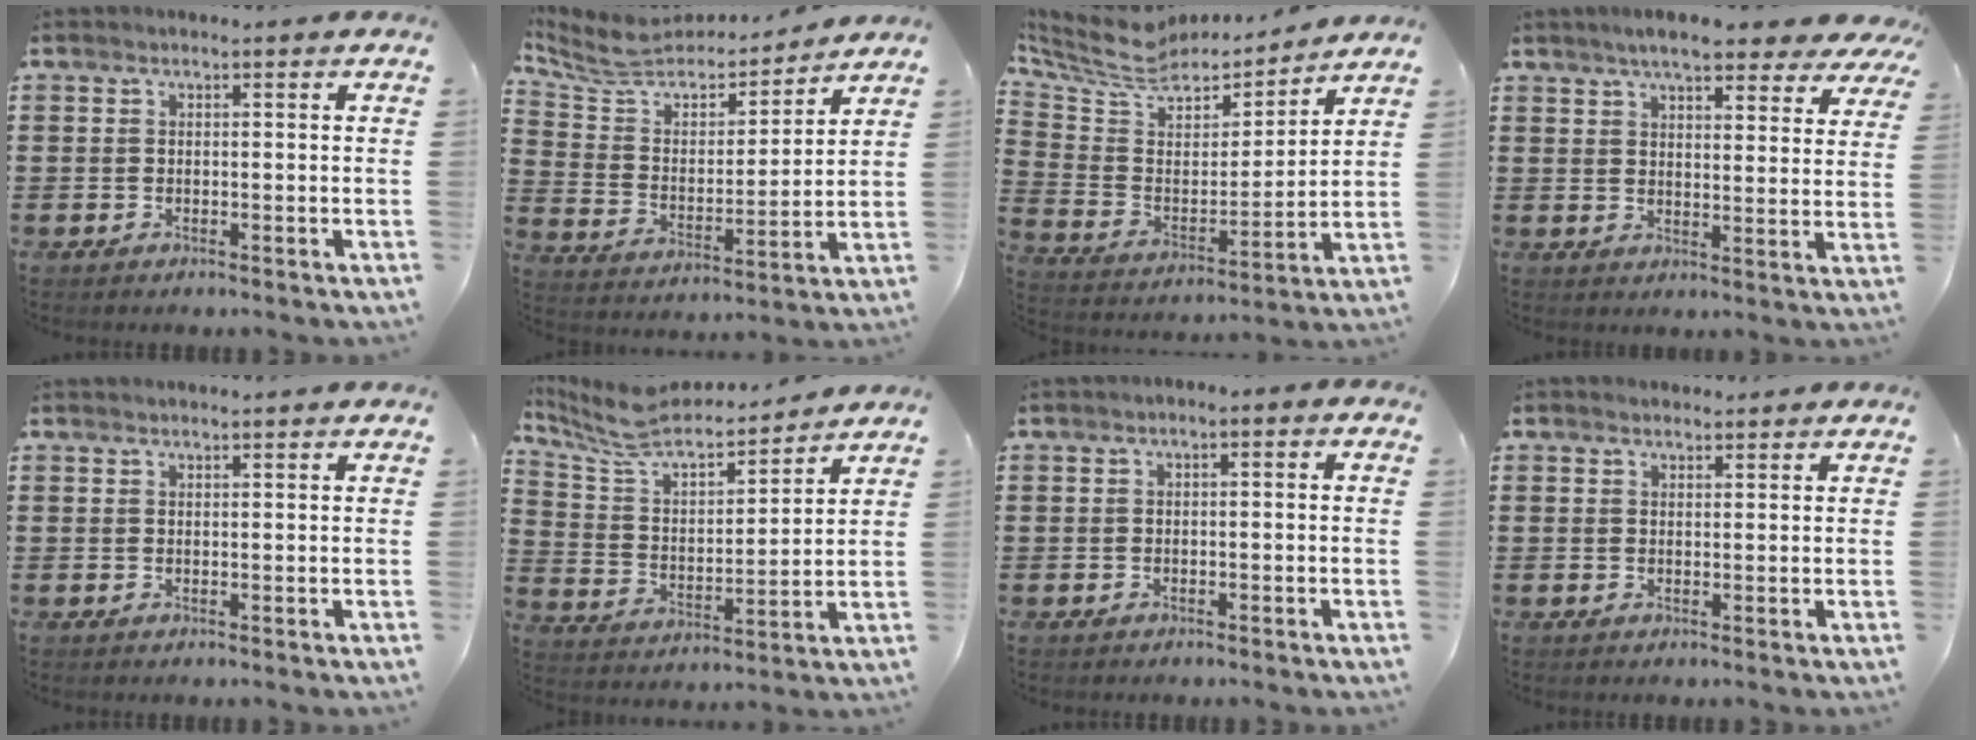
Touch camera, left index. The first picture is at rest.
{"total": 7.0, "force": [6.2, 2.5, 1.8], "torque": [-0.074, -0.043, 0.106]}
{"total": 8.4, "force": [7.0, 3.4, 3.0], "torque": [-0.098, -0.042, 0.124]}
{"total": 6.8, "force": [5.8, 1.2, 3.3], "torque": [-0.068, -0.019, 0.100]}
{"total": 0.7, "force": [0.7, -0.1, 0.1], "torque": [-0.003, -0.002, 0.015]}
{"total": 7.2, "force": [6.6, 1.8, 2.2], "torque": [-0.079, -0.048, 0.111]}
{"total": 1.1, "force": [-0.9, 0.4, 0.6], "torque": [-0.013, 0.000, -0.017]}
{"total": 1.2, "force": [1.2, 0.4, 0.0], "torque": [-0.002, 0.003, 0.023]}